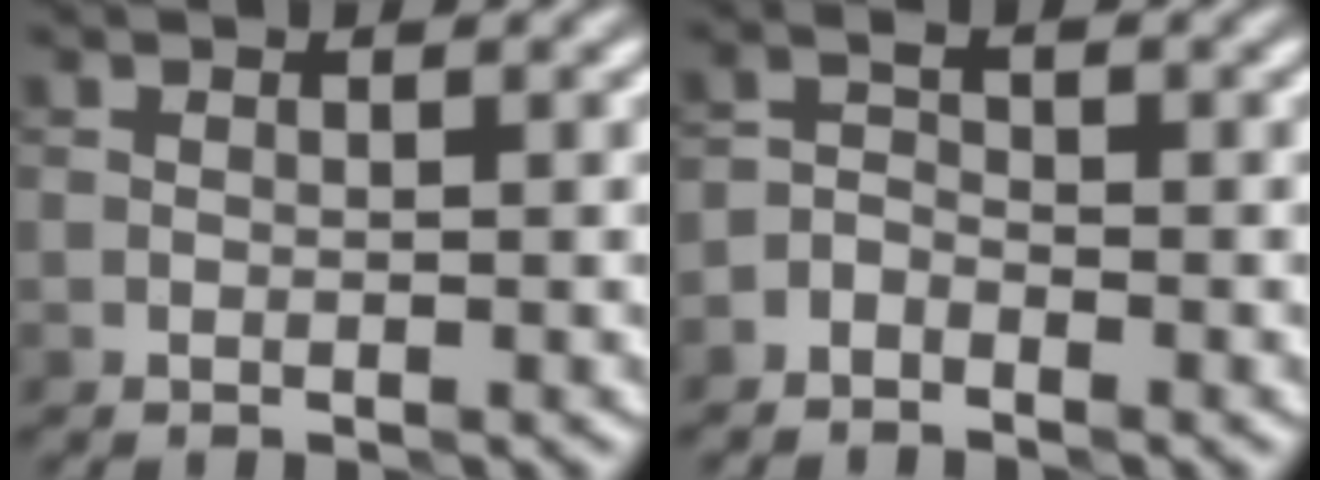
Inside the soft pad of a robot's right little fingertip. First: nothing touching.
{"total": 1.4, "force": [-1.2, 0.6, 0.3], "torque": [-0.003, 0.010, -0.028]}